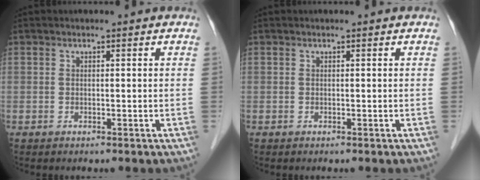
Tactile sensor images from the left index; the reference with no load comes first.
{"total": 0.0}